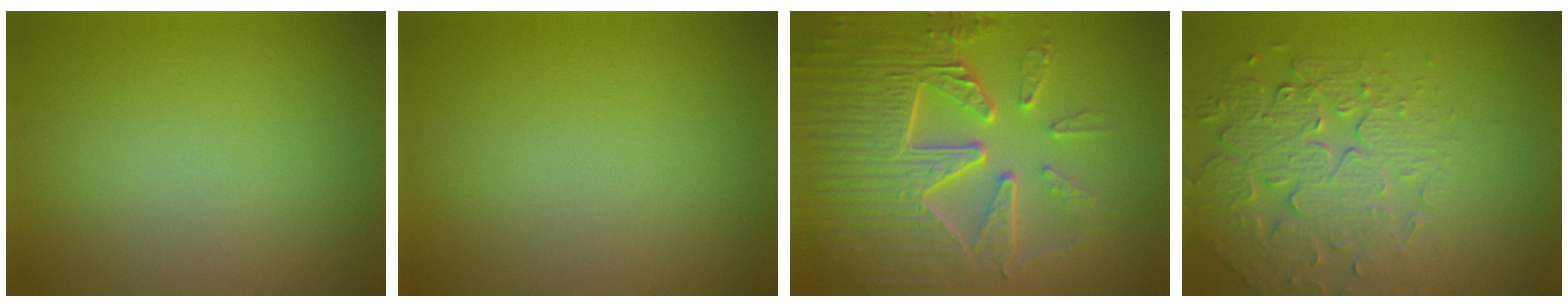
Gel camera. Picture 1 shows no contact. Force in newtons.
{"total": 0.0}
{"total": 9.8, "press": 6.6, "slide": 7.2}
{"total": 4.8, "press": 4.7, "slide": 1.1}